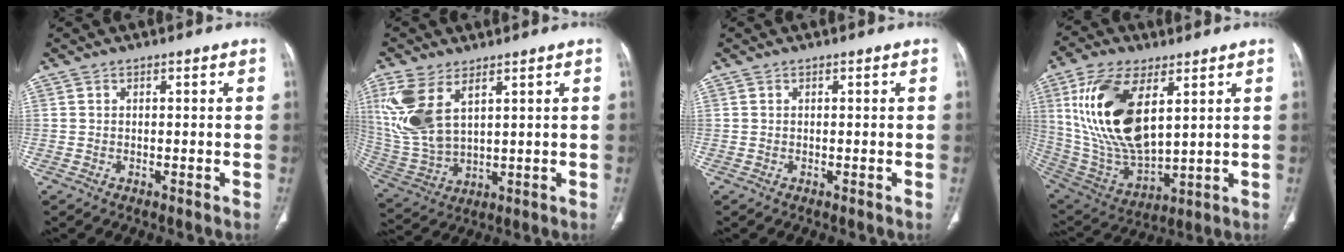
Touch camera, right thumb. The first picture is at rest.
{"total": 13.3, "force": [5.7, 6.8, 9.9], "torque": [-0.226, -0.013, 0.135]}
{"total": 0.0}
{"total": 21.0, "force": [6.6, 10.2, 17.1], "torque": [-0.329, -0.029, 0.136]}